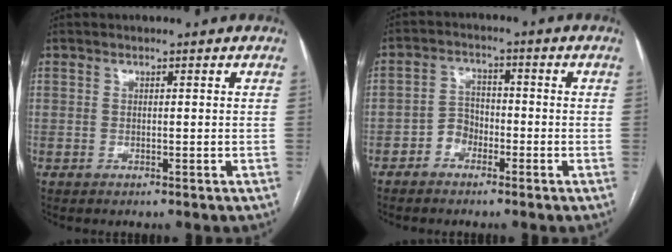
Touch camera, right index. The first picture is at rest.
{"total": 3.5, "force": [-2.0, 2.5, 1.3], "torque": [-0.017, 0.011, -0.042]}